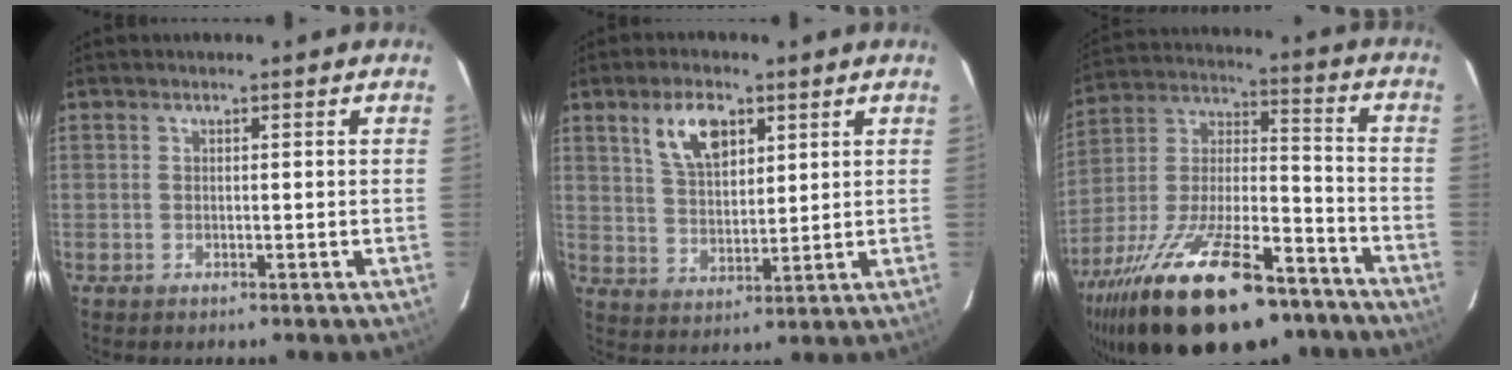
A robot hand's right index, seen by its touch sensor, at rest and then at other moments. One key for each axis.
{"total": 8.6, "fx": 4.5, "fy": 4.3, "fz": 6.0, "tx": -0.110, "ty": 0.012, "tz": 0.088}
{"total": 31.0, "fx": -21.3, "fy": 11.6, "fz": 19.3, "tx": -0.356, "ty": -0.021, "tz": -0.323}